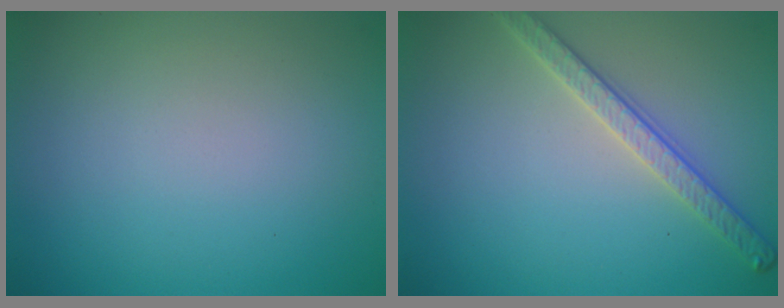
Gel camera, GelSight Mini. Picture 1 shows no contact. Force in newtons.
{"total": 2.8, "press": 2.8, "slide": 0.7}